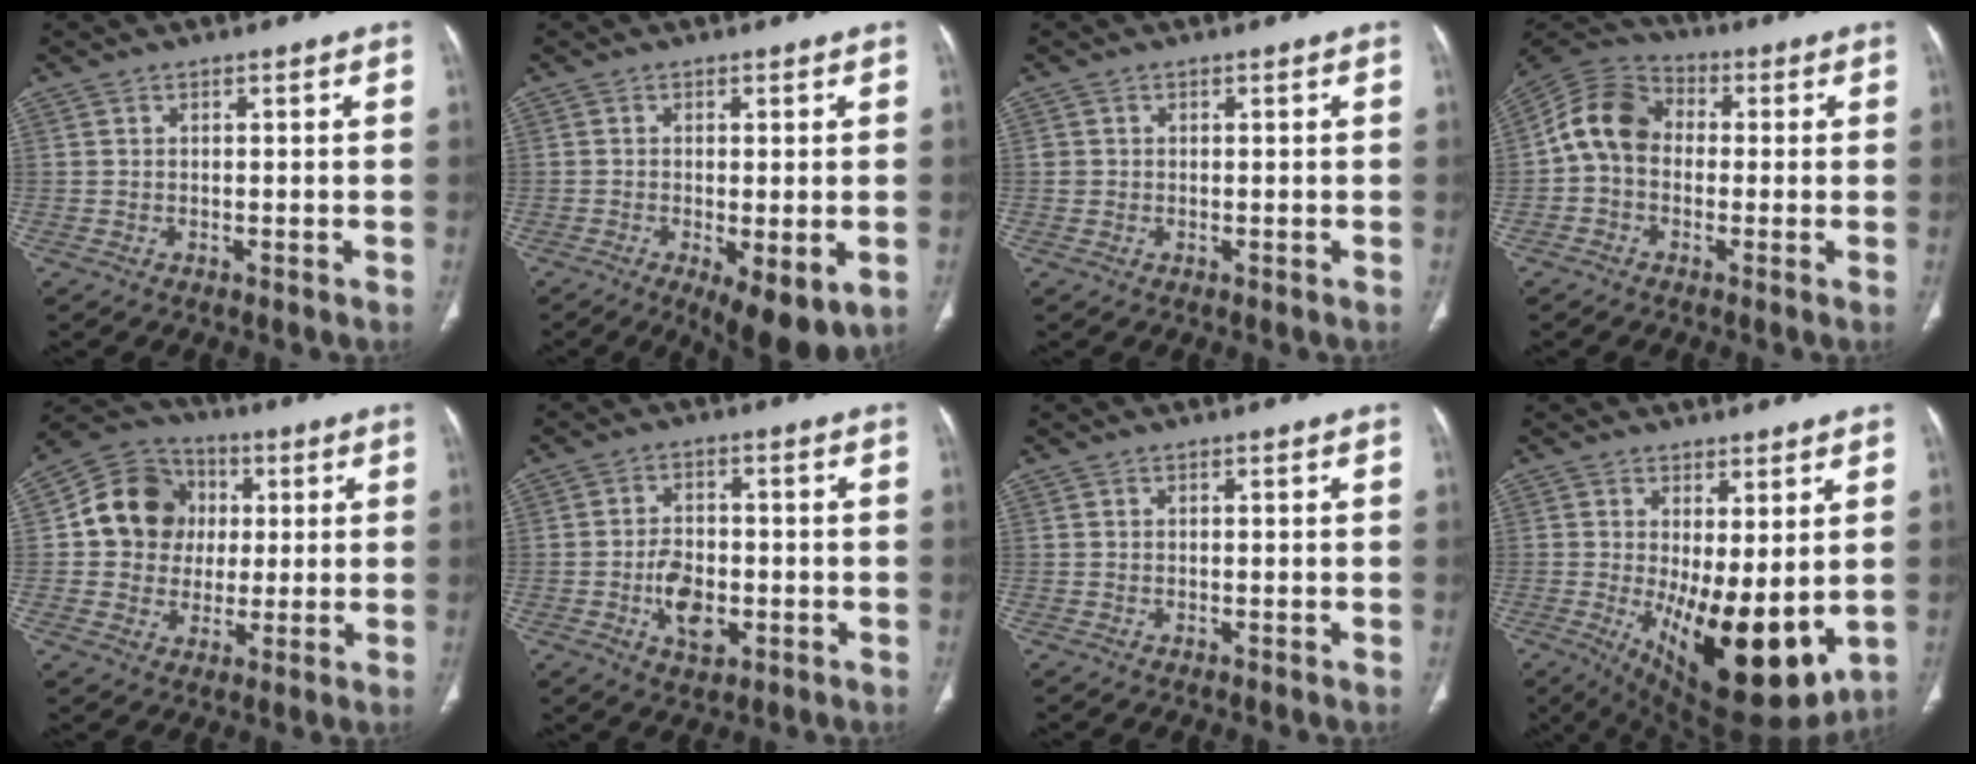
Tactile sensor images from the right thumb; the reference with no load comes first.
{"total": 9.2, "force": [-3.2, 3.2, 8.0], "torque": [-0.117, -0.017, -0.043]}
{"total": 0.9, "force": [0.1, 0.9, 0.2], "torque": [0.002, 0.003, 0.002]}
{"total": 10.1, "force": [-0.3, 7.9, 6.3], "torque": [-0.108, 0.032, -0.022]}
{"total": 13.3, "force": [1.9, 11.9, 5.5], "torque": [-0.062, 0.013, 0.028]}
{"total": 7.7, "force": [-2.0, 4.9, 5.6], "torque": [-0.077, 0.009, -0.031]}
{"total": 0.0}
{"total": 16.7, "force": [-1.7, 6.7, 15.2], "torque": [-0.228, -0.040, 0.000]}